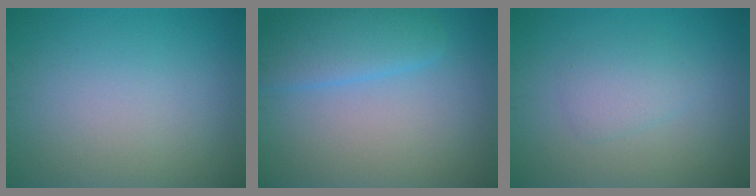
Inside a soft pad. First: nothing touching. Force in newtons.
{"total": 2.7, "press": 2.7, "slide": 0.0}
{"total": 1.8, "press": 1.8, "slide": 0.0}